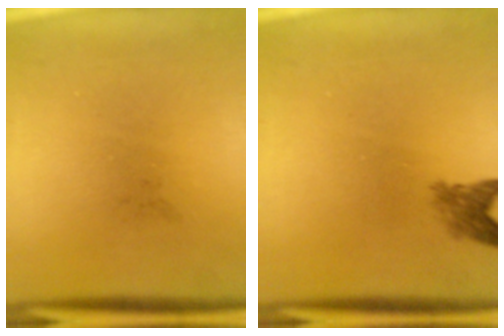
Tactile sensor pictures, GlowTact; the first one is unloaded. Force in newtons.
{"total": 2.4}